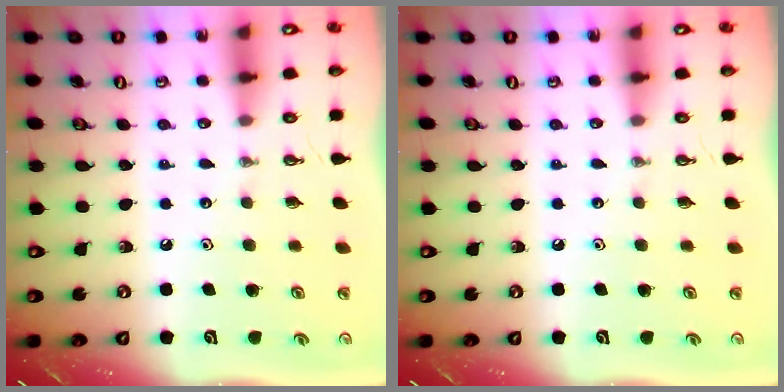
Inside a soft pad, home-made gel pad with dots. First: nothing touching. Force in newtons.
{"total": 0.0}